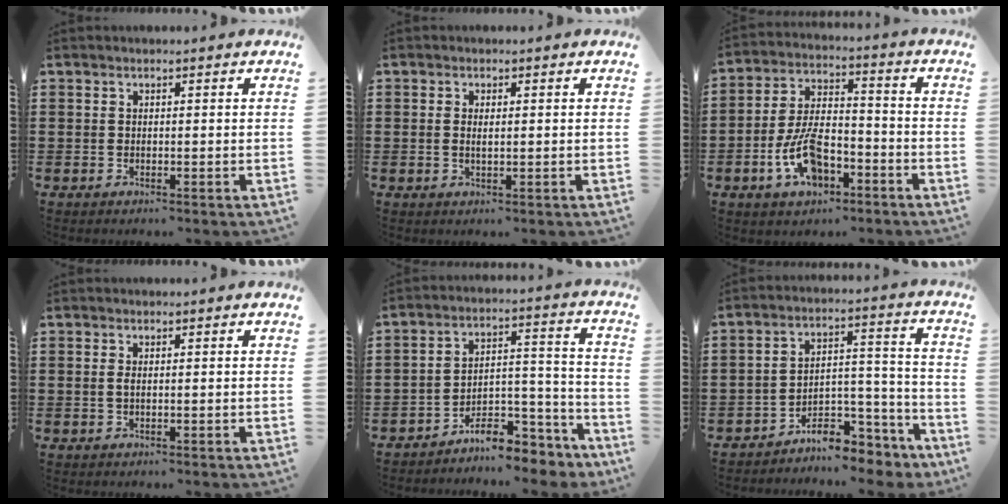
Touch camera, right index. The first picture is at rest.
{"total": 1.5, "force": [0.2, 0.3, 1.5], "torque": [-0.030, -0.001, 0.003]}
{"total": 9.5, "force": [-4.2, 4.7, 7.1], "torque": [-0.154, 0.002, -0.076]}
{"total": 0.9, "force": [0.0, 0.2, 0.9], "torque": [-0.019, 0.001, 0.000]}
{"total": 8.1, "force": [-7.4, 2.2, 2.3], "torque": [-0.028, 0.024, -0.140]}
{"total": 6.9, "force": [-6.3, 2.4, 1.7], "torque": [-0.022, 0.023, -0.120]}